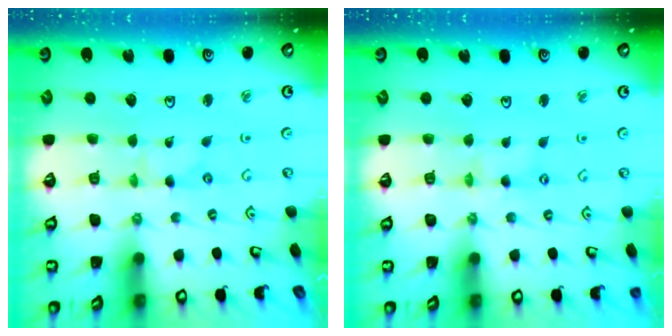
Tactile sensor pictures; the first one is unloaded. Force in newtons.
{"total": 1.2, "press": 1.1, "slide": 0.2}